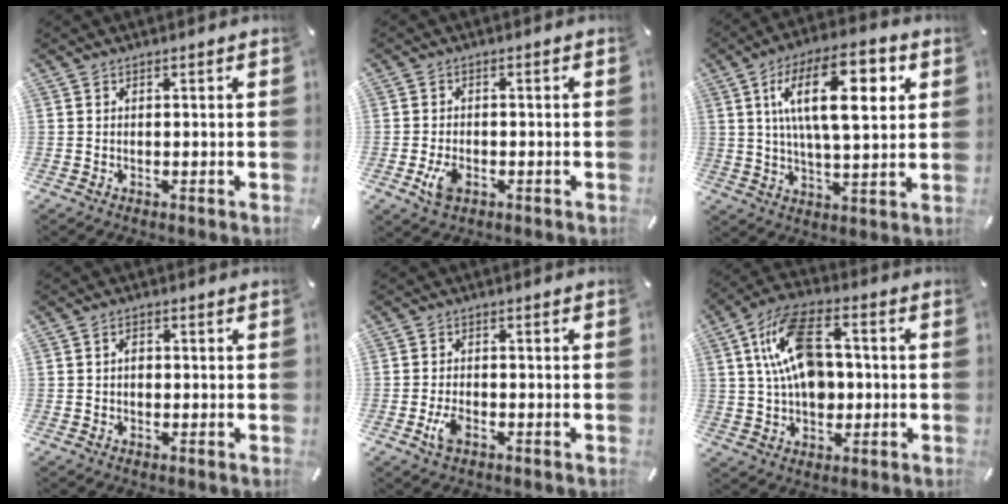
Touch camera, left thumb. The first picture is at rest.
{"total": 4.7, "force": [-1.8, 3.0, 3.1], "torque": [-0.078, 0.001, -0.036]}
{"total": 18.1, "force": [6.0, 7.5, 15.4], "torque": [-0.263, 0.002, 0.089]}
{"total": 1.9, "force": [0.0, 1.4, 1.3], "torque": [-0.026, 0.006, -0.002]}
{"total": 4.1, "force": [-1.8, 2.2, 3.0], "torque": [-0.075, 0.000, -0.037]}
{"total": 15.2, "force": [1.7, 10.1, 11.2], "torque": [-0.225, 0.014, 0.030]}